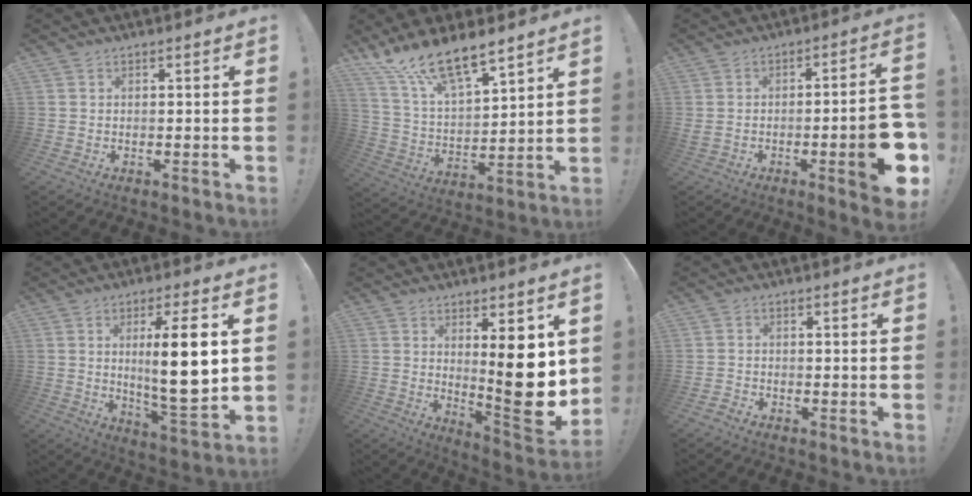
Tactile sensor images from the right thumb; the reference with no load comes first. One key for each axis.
{"total": 14.1, "fx": 12.1, "fy": 3.3, "fz": 6.4, "tx": -0.127, "ty": -0.091, "tz": 0.221}
{"total": 13.2, "fx": -3.9, "fy": 2.5, "fz": 12.4, "tx": -0.168, "ty": 0.011, "tz": -0.051}
{"total": 15.4, "fx": 2.4, "fy": 2.9, "fz": 14.9, "tx": -0.246, "ty": -0.019, "tz": 0.023}
{"total": 14.3, "fx": 3.1, "fy": 3.4, "fz": 13.5, "tx": -0.172, "ty": -0.040, "tz": 0.046}
{"total": 1.7, "fx": -1.5, "fy": 0.4, "fz": 0.5, "tx": -0.003, "ty": 0.004, "tz": -0.027}